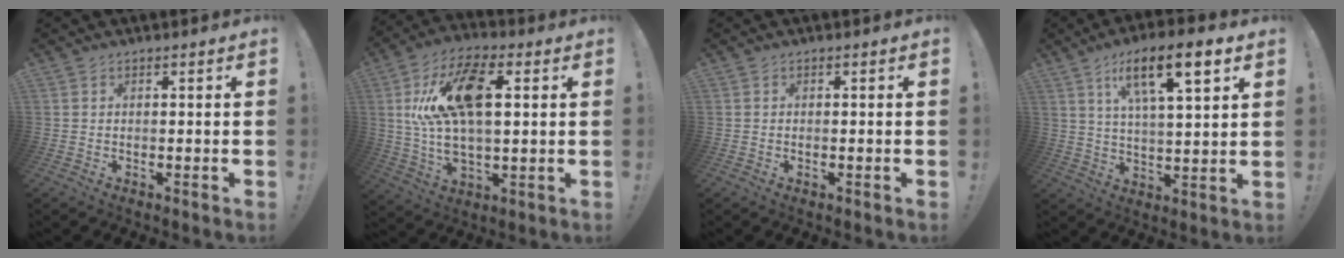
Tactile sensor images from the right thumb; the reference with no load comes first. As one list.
[{"total": 18.6, "force": [5.0, 9.5, 15.2], "torque": [-0.256, -0.008, 0.081]}, {"total": 0.0}, {"total": 14.3, "force": [7.0, 3.8, 11.9], "torque": [-0.187, -0.023, 0.106]}]